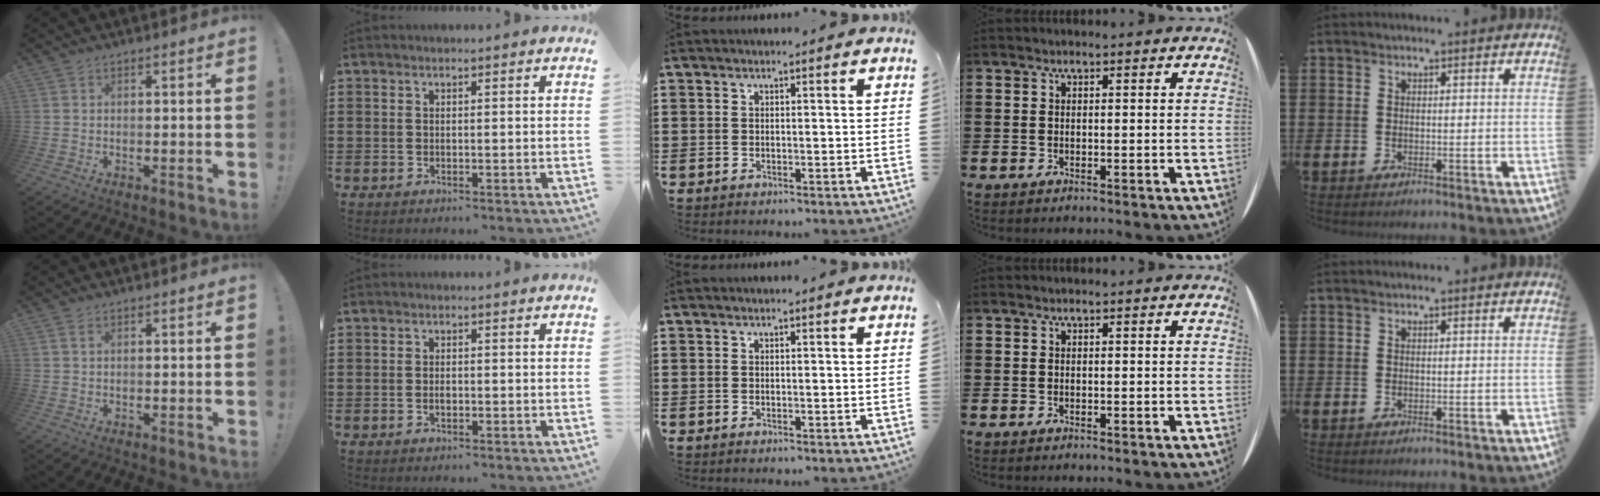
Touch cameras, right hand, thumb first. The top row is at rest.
{"thumb": {"total": 1.6, "force": [0.7, 0.7, 1.3], "torque": [-0.026, 0.002, 0.012]}, "index": {"total": 1.2, "force": [-0.2, 0.5, 1.1], "torque": [-0.024, -0.003, -0.003]}}